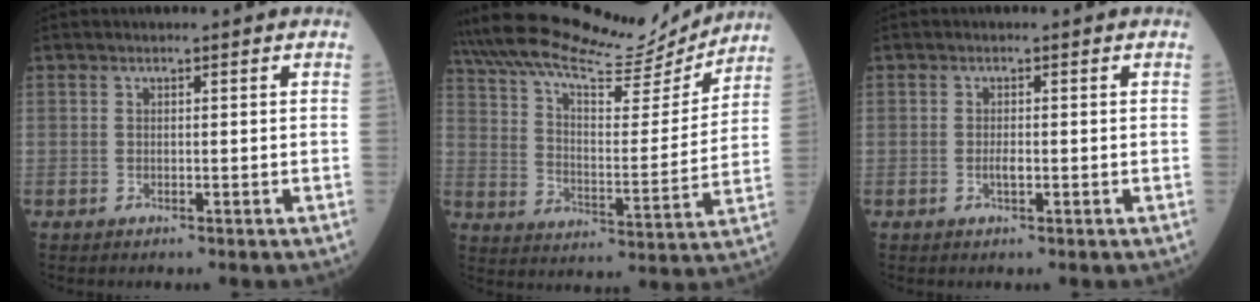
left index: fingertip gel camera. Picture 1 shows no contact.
{"total": 23.3, "force": [21.2, 4.0, 8.6], "torque": [-0.172, -0.012, 0.315]}
{"total": 1.1, "force": [-0.4, 0.4, 1.0], "torque": [-0.020, -0.001, -0.007]}